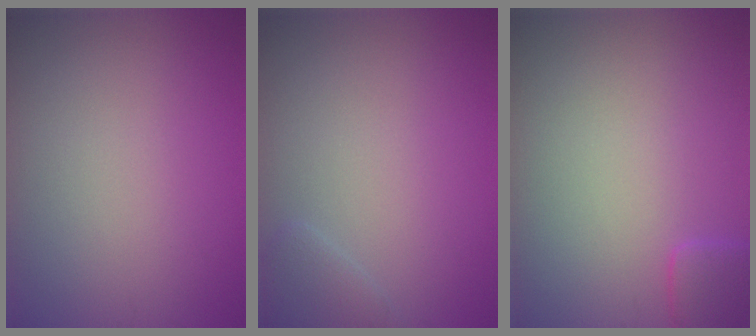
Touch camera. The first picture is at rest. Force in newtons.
{"total": 1.3, "press": 1.3, "slide": 0.2}
{"total": 2.0, "press": 2.0, "slide": 0.3}